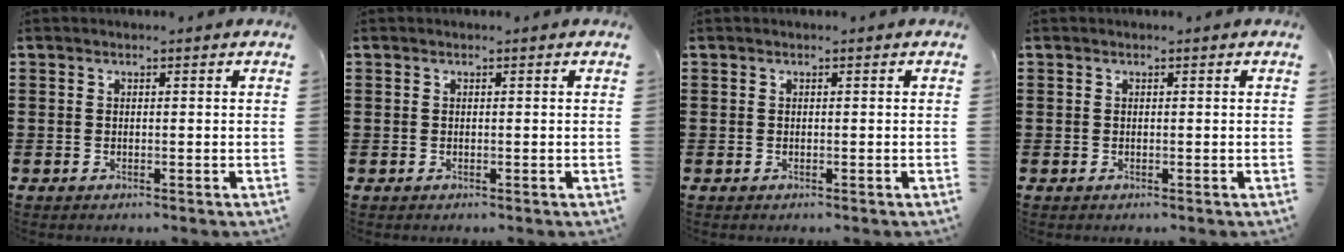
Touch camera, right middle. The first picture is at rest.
{"total": 0.0}
{"total": 0.0}
{"total": 0.0}